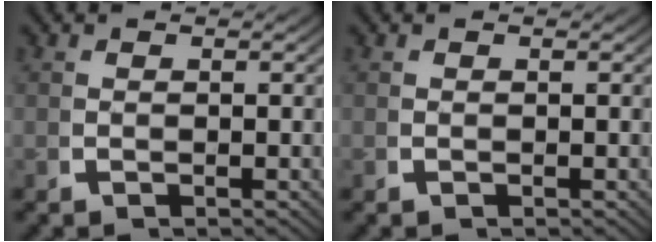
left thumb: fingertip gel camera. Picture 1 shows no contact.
{"total": 0.0}